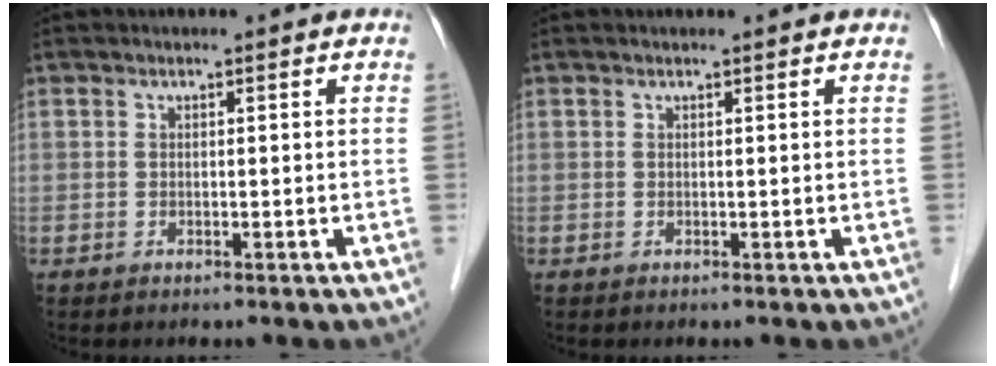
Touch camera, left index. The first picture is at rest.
{"total": 1.0, "force": [1.0, 0.0, 0.2], "torque": [-0.010, 0.005, 0.013]}